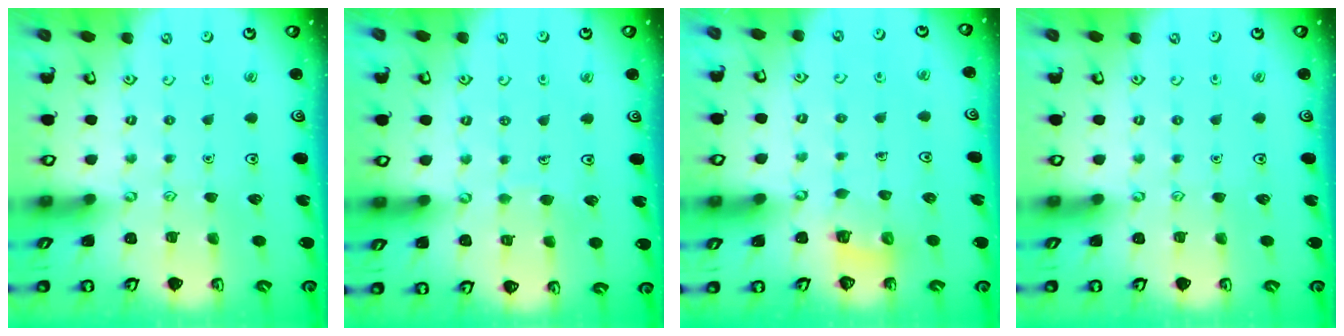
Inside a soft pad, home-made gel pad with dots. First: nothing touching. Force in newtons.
{"total": 3.5, "press": 3.5, "slide": 0.2}
{"total": 4.6, "press": 4.6, "slide": 0.3}
{"total": 0.0}